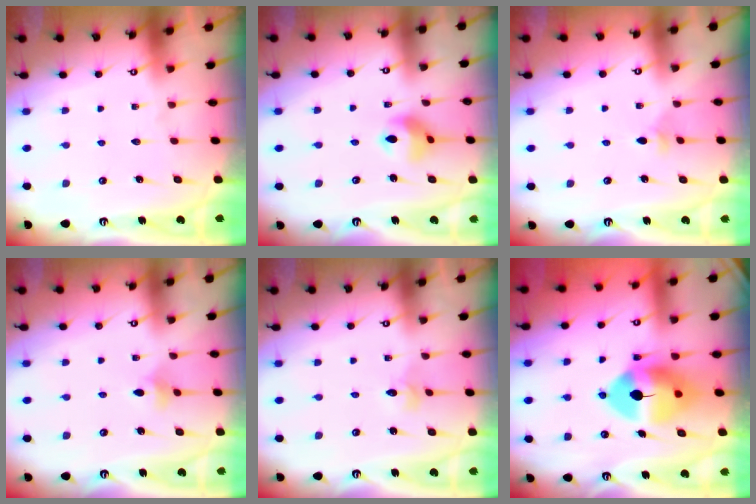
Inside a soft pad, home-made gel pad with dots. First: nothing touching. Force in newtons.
{"total": 9.0, "press": 9.0, "slide": 1.0}
{"total": 3.2, "press": 3.1, "slide": 0.6}
{"total": 3.3, "press": 3.3, "slide": 0.8}
{"total": 2.2, "press": 2.2, "slide": 0.2}
{"total": 14.0, "press": 13.8, "slide": 2.3}